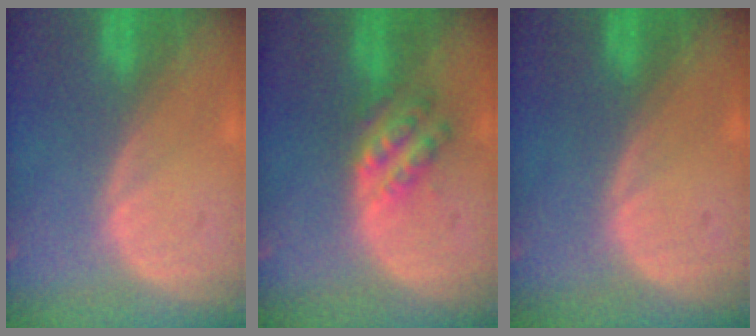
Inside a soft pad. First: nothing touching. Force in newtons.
{"total": 5.5, "press": 5.0, "slide": 2.4}
{"total": 0.0}